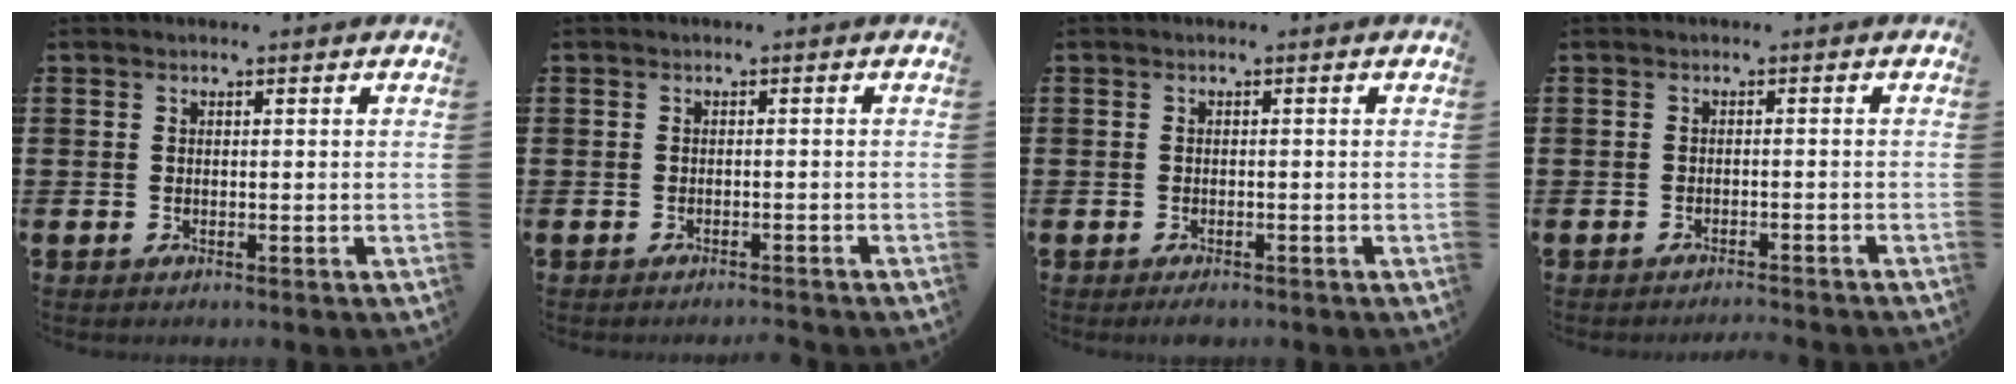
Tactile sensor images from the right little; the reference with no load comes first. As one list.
[{"total": 0.8, "force": [-0.8, -0.2, 0.1], "torque": [-0.001, 0.000, -0.017]}, {"total": 0.7, "force": [-0.5, 0.2, 0.3], "torque": [-0.008, -0.001, -0.011]}, {"total": 1.2, "force": [-1.2, -0.2, 0.0], "torque": [0.000, 0.003, -0.025]}]